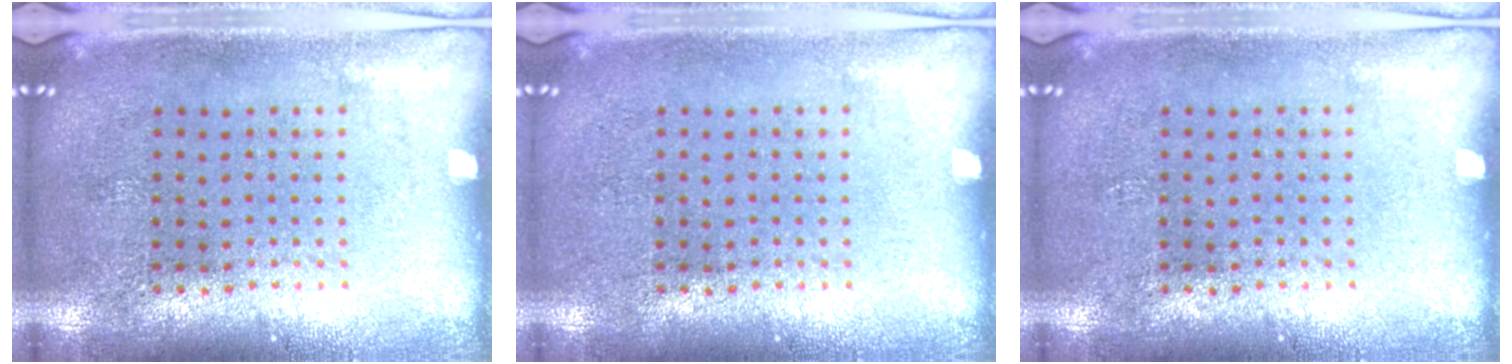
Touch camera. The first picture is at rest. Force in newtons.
{"total": 0.0}
{"total": 0.0}